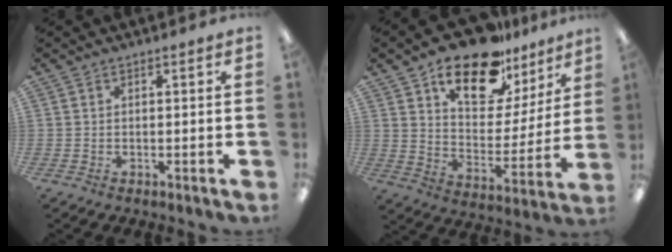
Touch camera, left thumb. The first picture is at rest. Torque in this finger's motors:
{"motor_torque": [0.84, 0.87, 1.44, -1.33, 0.31]}